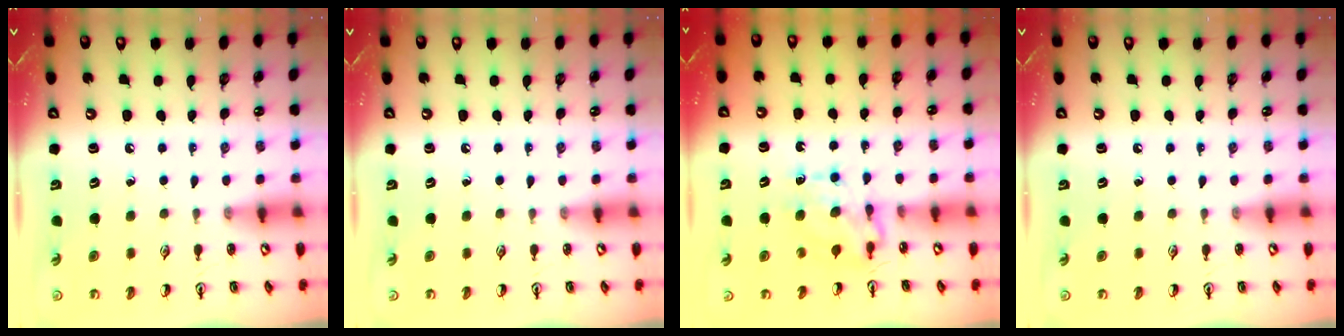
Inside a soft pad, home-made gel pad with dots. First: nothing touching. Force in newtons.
{"total": 0.0}
{"total": 7.0, "press": 7.0, "slide": 0.6}
{"total": 0.0}